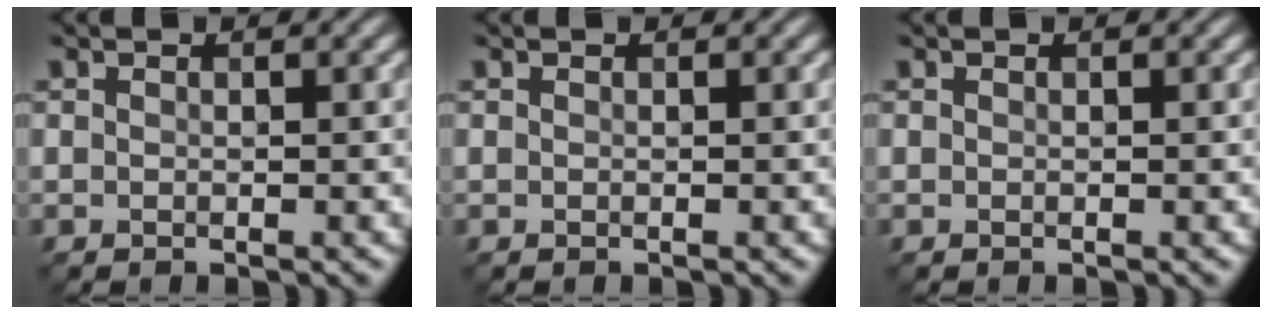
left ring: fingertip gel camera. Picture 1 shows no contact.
{"total": 0.0}
{"total": 0.0}